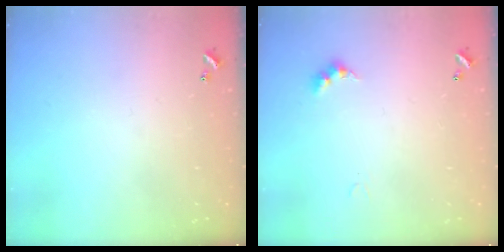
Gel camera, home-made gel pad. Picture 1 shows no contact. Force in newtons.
{"total": 2.8, "press": 2.8, "slide": 0.6}